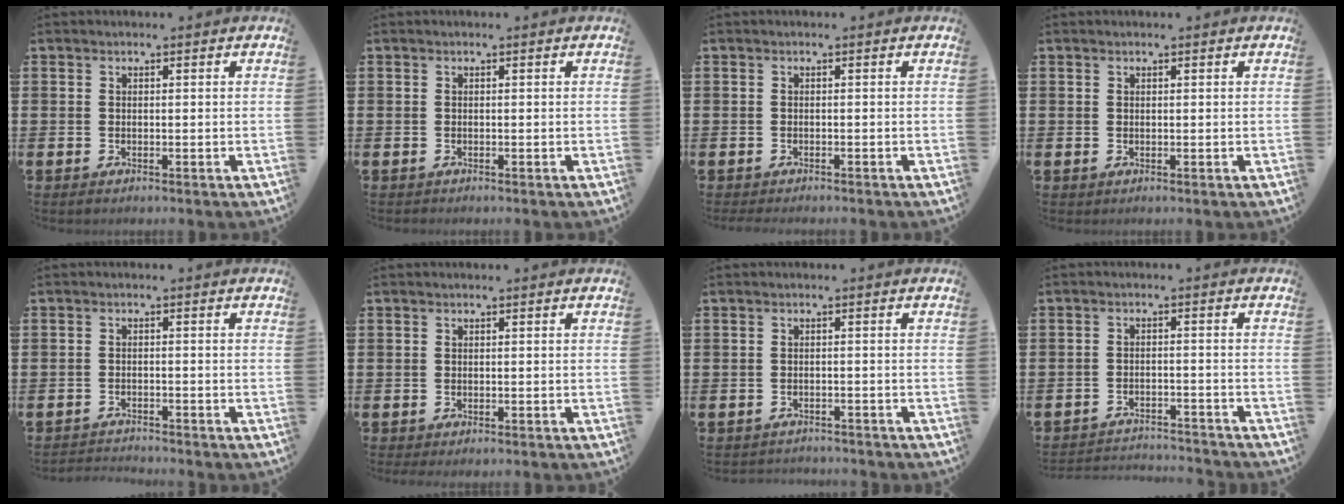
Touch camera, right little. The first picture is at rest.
{"total": 0.0}
{"total": 0.6, "force": [-0.6, -0.1, -0.2], "torque": [0.004, -0.005, -0.010]}
{"total": 0.0}
{"total": 1.7, "force": [-1.7, -0.1, -0.1], "torque": [-0.002, 0.002, -0.037]}
{"total": 0.0}
{"total": 1.1, "force": [-1.0, -0.1, -0.4], "torque": [0.005, 0.001, -0.022]}
{"total": 2.5, "force": [-2.5, -0.1, -0.4], "torque": [0.001, 0.000, -0.054]}